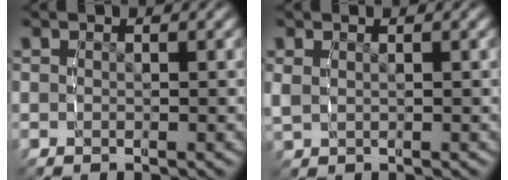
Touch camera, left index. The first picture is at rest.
{"total": 0.9, "force": [0.6, 0.5, 0.4], "torque": [-0.022, -0.001, 0.018]}